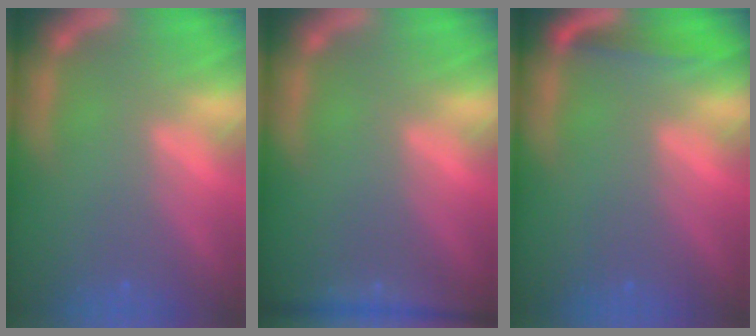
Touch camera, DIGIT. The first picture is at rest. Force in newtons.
{"total": 4.0}
{"total": 2.5}